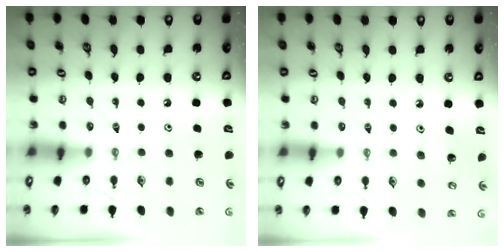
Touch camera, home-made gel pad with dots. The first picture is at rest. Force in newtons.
{"total": 3.0, "press": 2.9, "slide": 0.3}